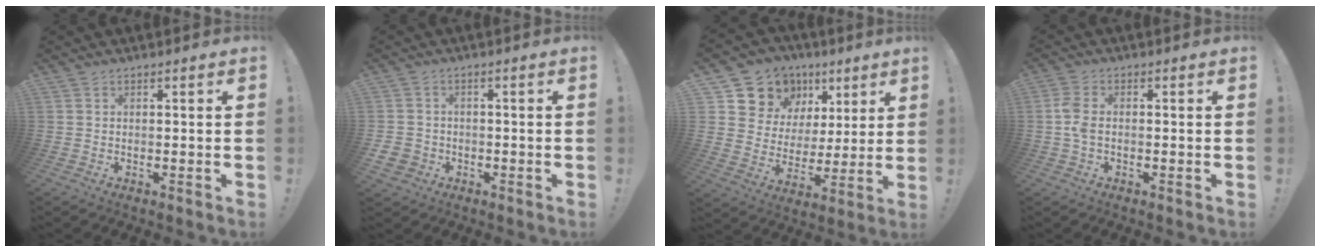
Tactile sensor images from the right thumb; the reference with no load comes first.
{"total": 3.8, "force": [-1.3, 3.4, 1.2], "torque": [-0.034, 0.005, -0.023]}
{"total": 13.0, "force": [7.8, 10.2, 2.5], "torque": [-0.047, -0.054, 0.163]}
{"total": 5.0, "force": [-0.5, 2.9, 4.0], "torque": [-0.089, 0.005, -0.009]}